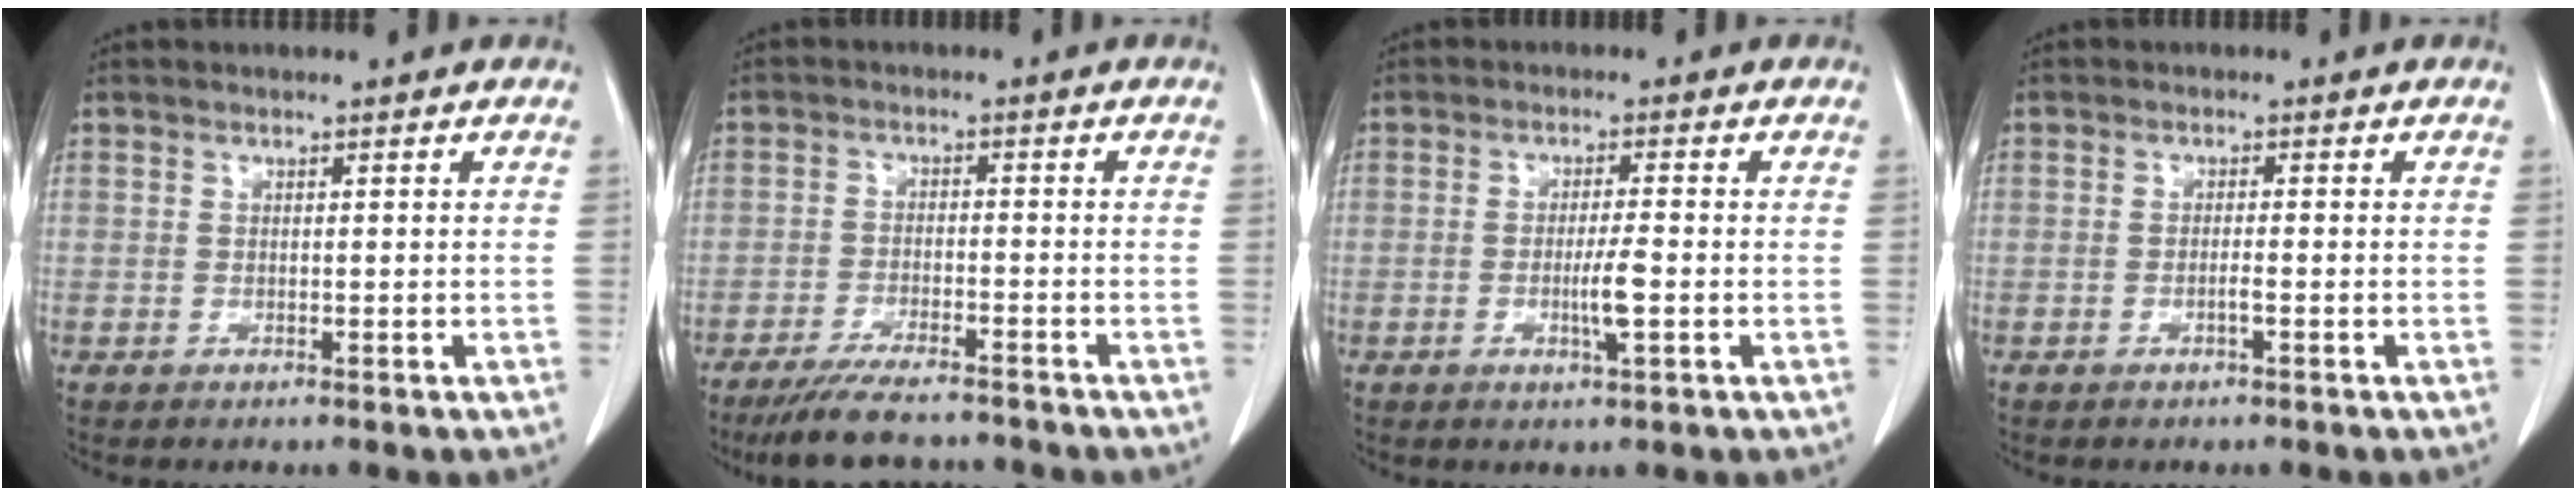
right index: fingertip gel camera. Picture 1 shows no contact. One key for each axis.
{"total": 9.2, "fx": -8.1, "fy": 1.4, "fz": 4.1, "tx": -0.067, "ty": -0.020, "tz": -0.131}
{"total": 3.9, "fx": -1.0, "fy": 0.0, "fz": 3.8, "tx": -0.069, "ty": -0.005, "tz": -0.014}
{"total": 1.0, "fx": -0.4, "fy": -0.1, "fz": 0.9, "tx": -0.018, "ty": 0.002, "tz": -0.006}